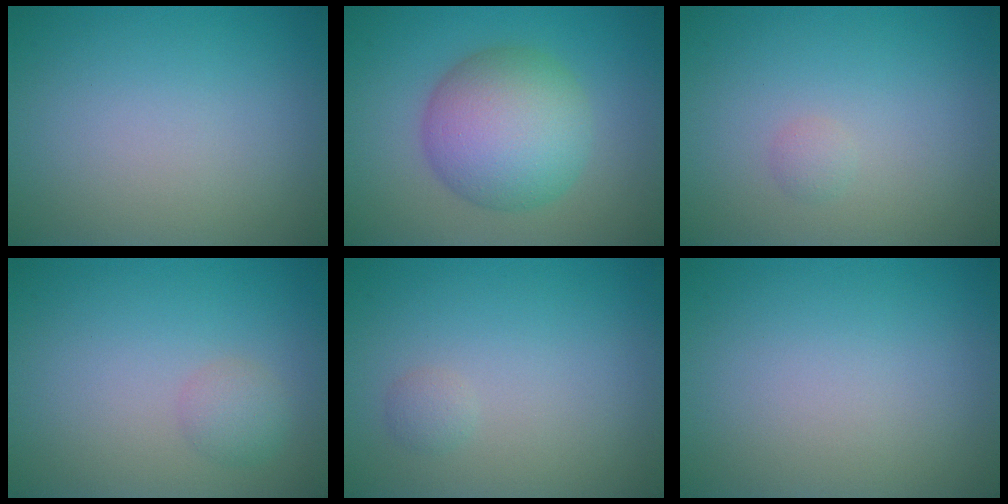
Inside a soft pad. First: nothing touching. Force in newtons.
{"total": 8.1, "press": 8.1, "slide": 0.1}
{"total": 0.7, "press": 0.7, "slide": 0.0}
{"total": 1.6, "press": 1.6, "slide": 0.1}
{"total": 0.7, "press": 0.7, "slide": 0.1}
{"total": 0.0}